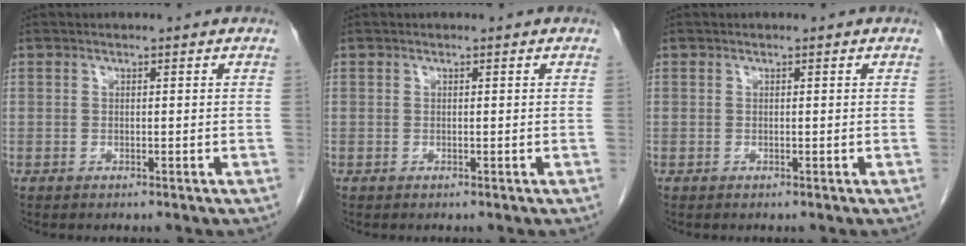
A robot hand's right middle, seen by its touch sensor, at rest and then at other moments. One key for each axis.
{"total": 0.0}
{"total": 0.0}